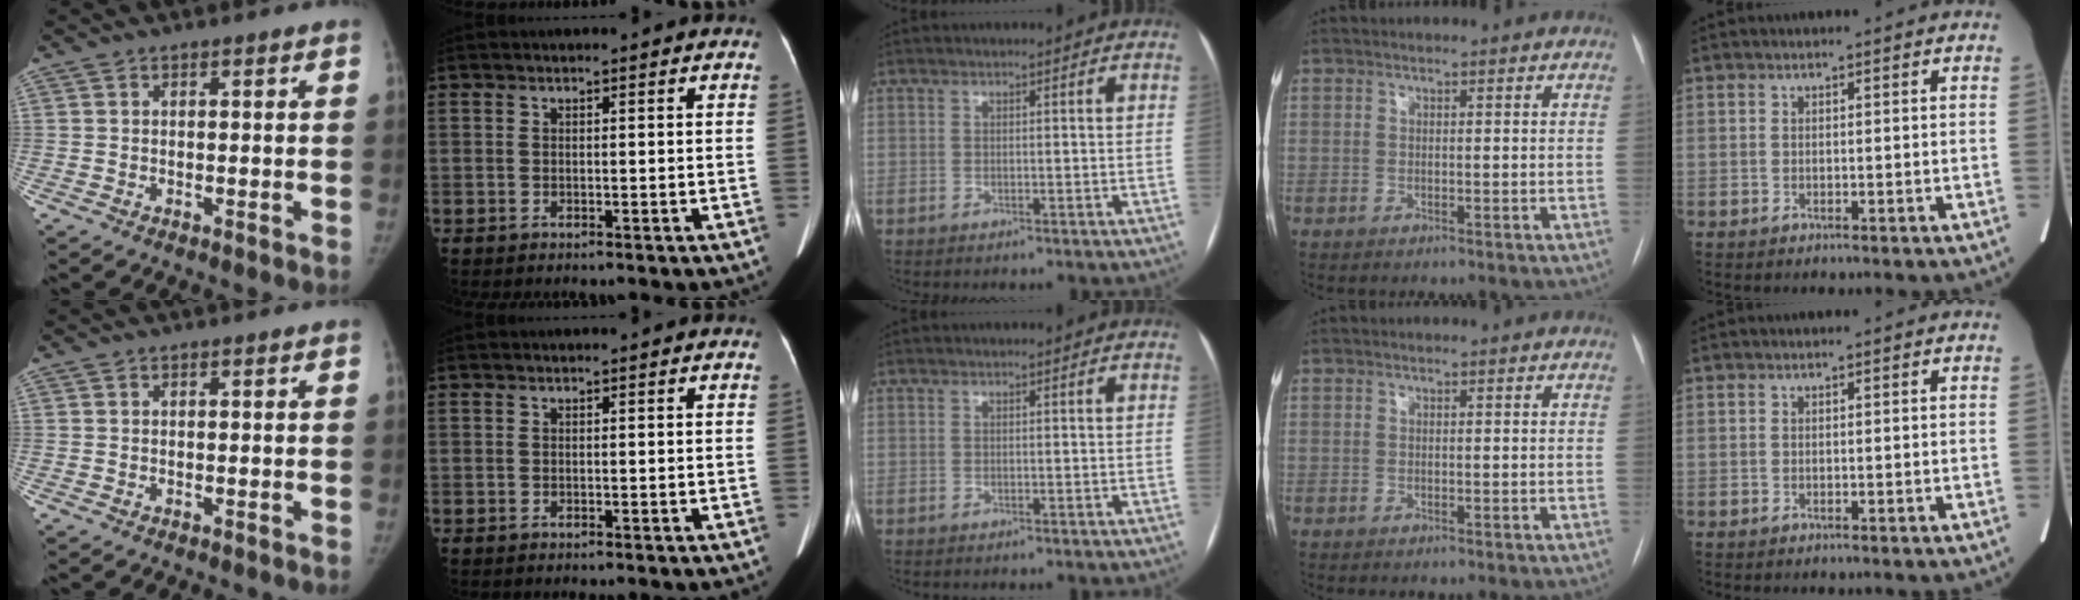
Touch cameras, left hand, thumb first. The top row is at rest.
{}